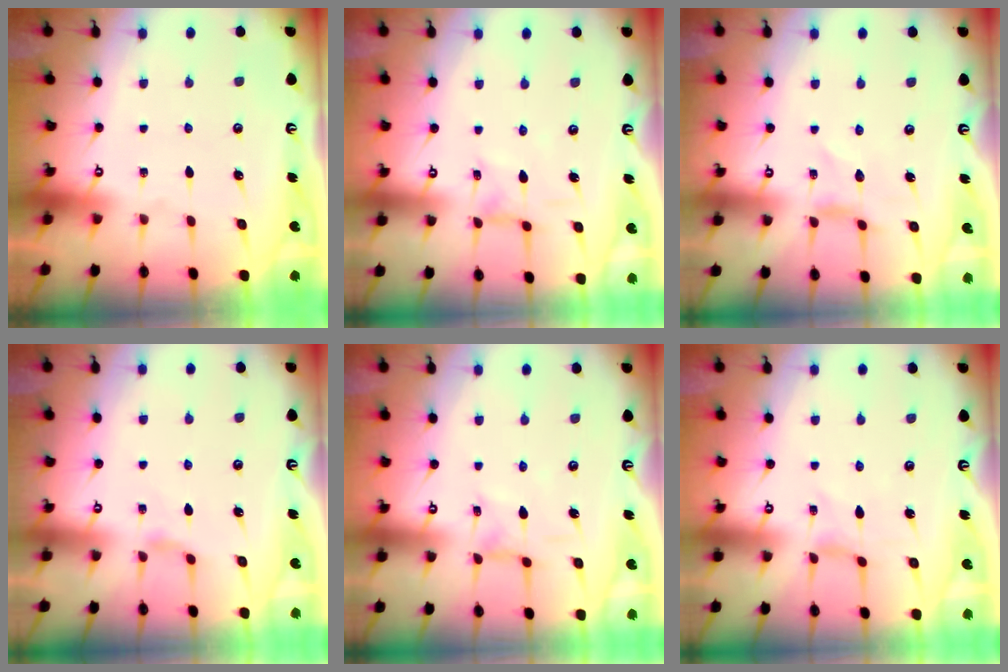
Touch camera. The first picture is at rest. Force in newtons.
{"total": 0.9, "press": 0.9, "slide": 0.2}
{"total": 1.7, "press": 1.7, "slide": 0.1}
{"total": 2.6, "press": 2.6, "slide": 0.6}
{"total": 0.9, "press": 0.9, "slide": 0.2}
{"total": 0.0}